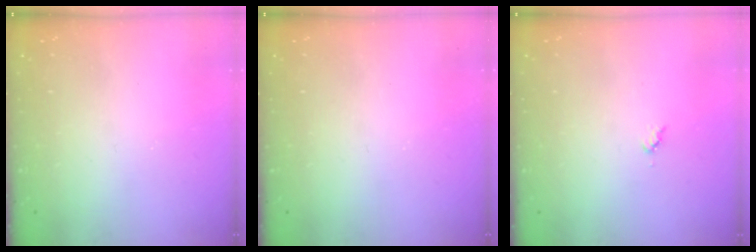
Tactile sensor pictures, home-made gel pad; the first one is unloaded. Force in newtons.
{"total": 0.0}
{"total": 3.3, "press": 3.3, "slide": 0.4}